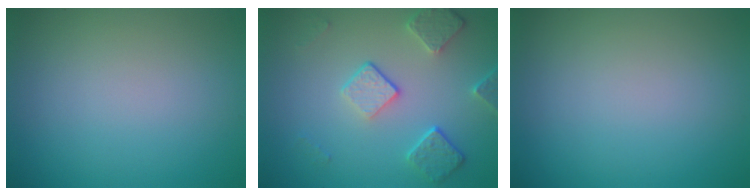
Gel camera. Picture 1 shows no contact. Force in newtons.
{"total": 4.0, "press": 3.2, "slide": 2.5}
{"total": 0.0}